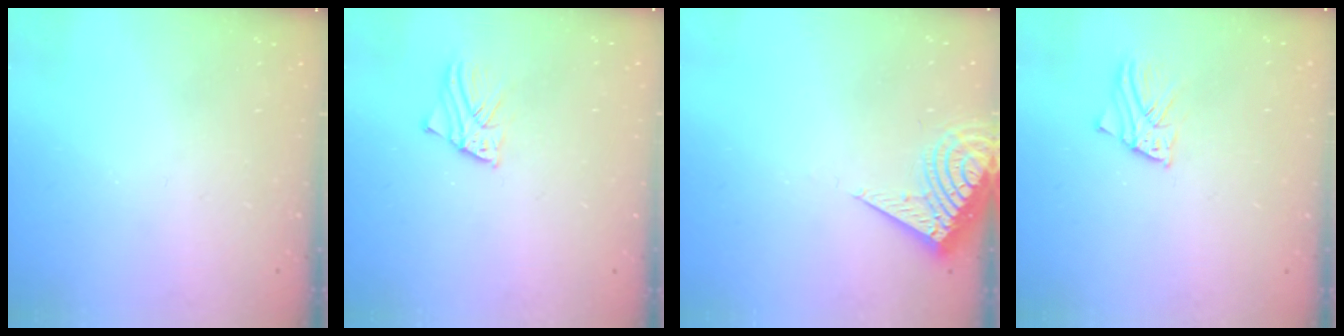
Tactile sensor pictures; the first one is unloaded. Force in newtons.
{"total": 2.6, "press": 2.6, "slide": 0.1}
{"total": 9.1, "press": 9.0, "slide": 1.2}
{"total": 3.9, "press": 3.9, "slide": 0.2}